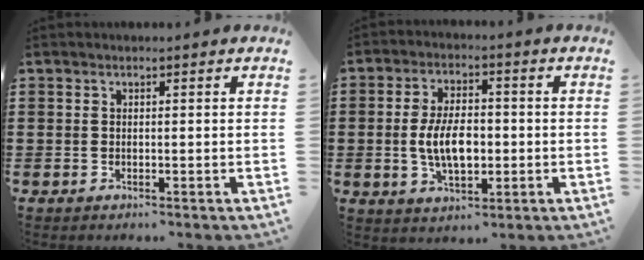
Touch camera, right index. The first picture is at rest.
{"total": 7.4, "force": [-0.8, 4.0, 6.2], "torque": [-0.123, -0.001, -0.020]}